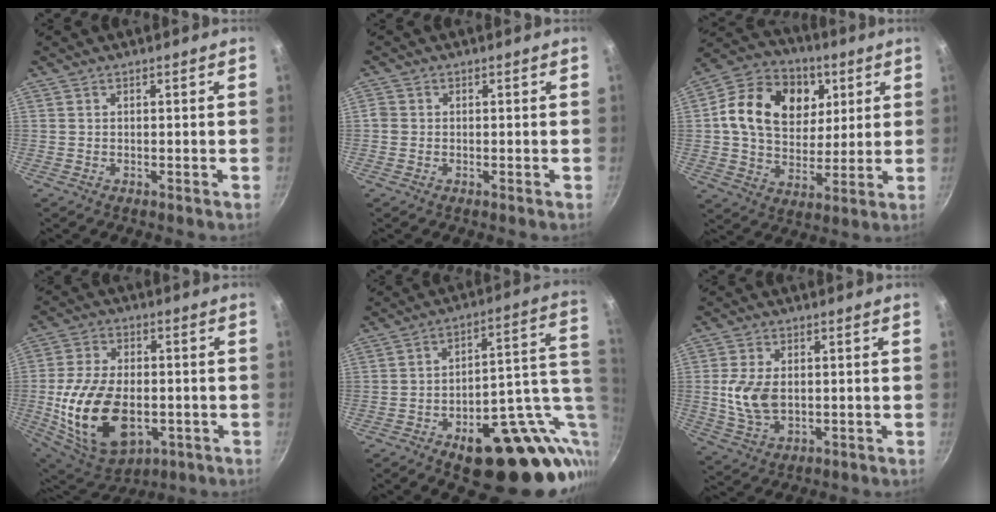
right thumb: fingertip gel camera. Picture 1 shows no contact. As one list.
[{"total": 1.6, "force": [-0.2, 1.4, 0.6], "torque": [-0.008, 0.006, -0.006]}, {"total": 19.2, "force": [5.1, 14.6, 11.4], "torque": [-0.175, 0.000, 0.078]}, {"total": 20.5, "force": [-3.7, 12.6, 15.8], "torque": [-0.287, 0.006, -0.047]}, {"total": 26.2, "force": [-7.0, 12.6, 21.8], "torque": [-0.233, 0.025, -0.085]}, {"total": 8.5, "force": [0.2, 5.4, 6.6], "torque": [-0.125, -0.007, 0.008]}]